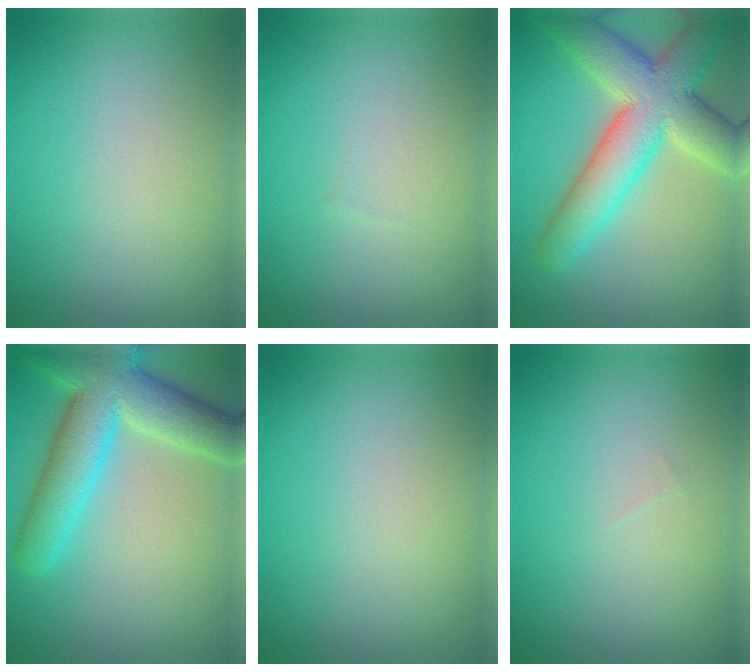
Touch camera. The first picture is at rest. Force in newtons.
{"total": 0.0}
{"total": 10.0, "press": 10.0, "slide": 1.0}
{"total": 8.8, "press": 8.8, "slide": 0.5}
{"total": 0.0}
{"total": 0.0}